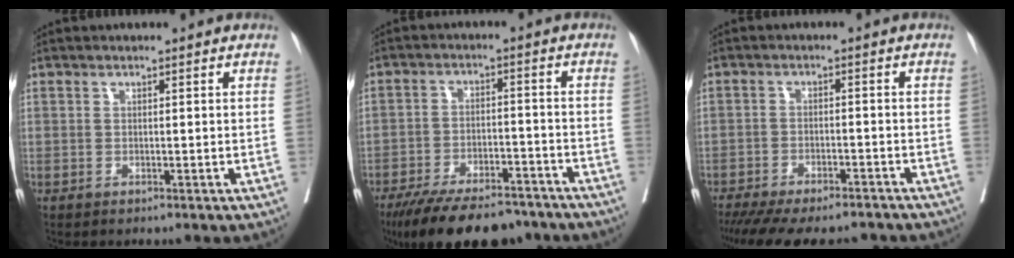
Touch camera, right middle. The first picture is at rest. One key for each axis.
{"total": 16.2, "fx": -13.3, "fy": 5.2, "fz": 7.6, "tx": -0.129, "ty": -0.008, "tz": -0.201}
{"total": 16.1, "fx": -14.1, "fy": 3.8, "fz": 6.8, "tx": -0.145, "ty": -0.021, "tz": -0.193}